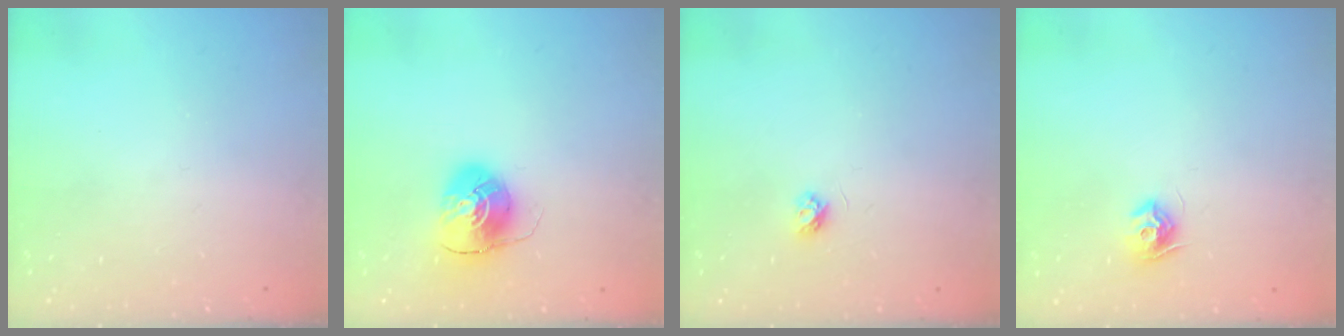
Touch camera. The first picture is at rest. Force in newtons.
{"total": 8.5, "press": 8.5, "slide": 0.1}
{"total": 3.3, "press": 3.3, "slide": 0.3}
{"total": 8.2, "press": 8.2, "slide": 0.1}